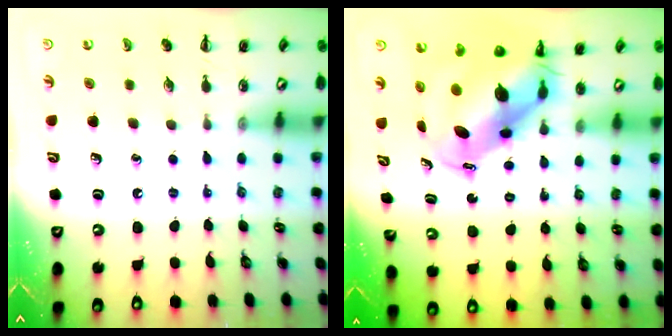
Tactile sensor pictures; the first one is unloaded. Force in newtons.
{"total": 9.7, "press": 9.3, "slide": 2.8}